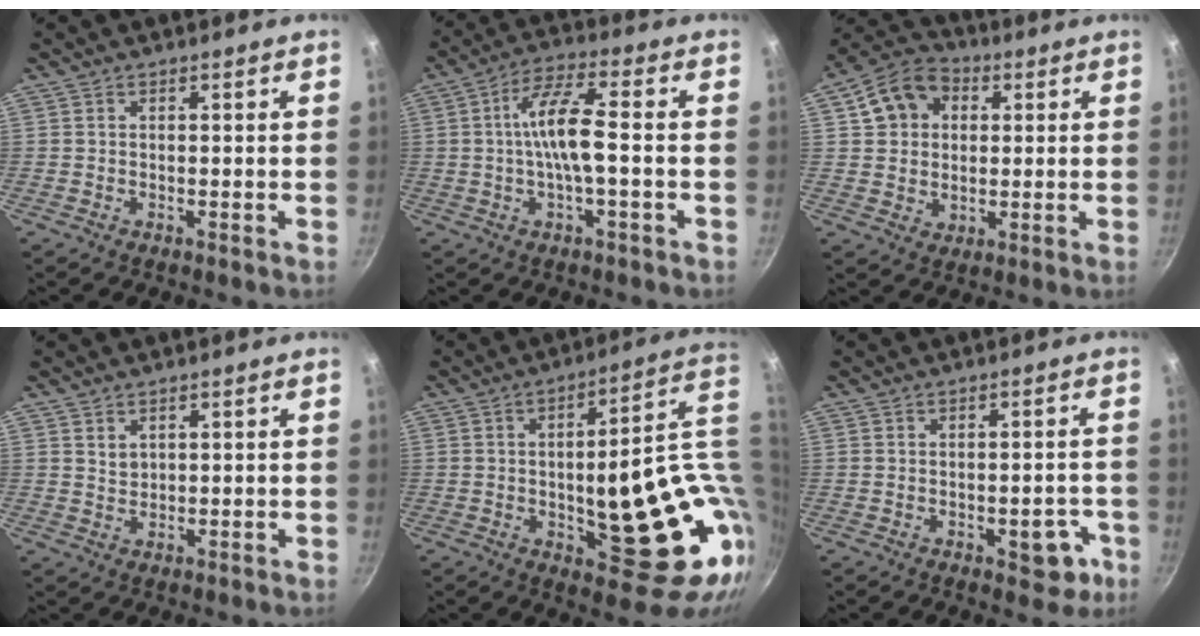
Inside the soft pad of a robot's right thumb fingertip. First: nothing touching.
{"total": 9.2, "force": [-0.7, 2.2, 8.9], "torque": [-0.169, 0.027, -0.021]}
{"total": 11.8, "force": [3.1, 9.5, 6.2], "torque": [-0.084, 0.009, 0.043]}
{"total": 2.0, "force": [1.2, 1.4, 0.8], "torque": [-0.009, -0.004, 0.025]}
{"total": 25.6, "force": [1.4, 10.1, 23.5], "torque": [-0.274, -0.009, 0.036]}
{"total": 6.2, "force": [-2.3, 3.3, 4.7], "torque": [-0.028, 0.017, -0.026]}